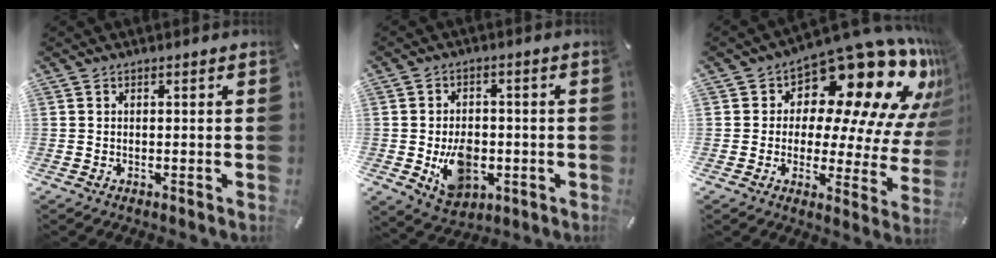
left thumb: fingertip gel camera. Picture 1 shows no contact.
{"total": 10.4, "force": [-2.1, 7.8, 6.5], "torque": [-0.099, 0.004, -0.032]}
{"total": 19.7, "force": [11.9, 8.6, 13.0], "torque": [-0.175, -0.110, 0.192]}